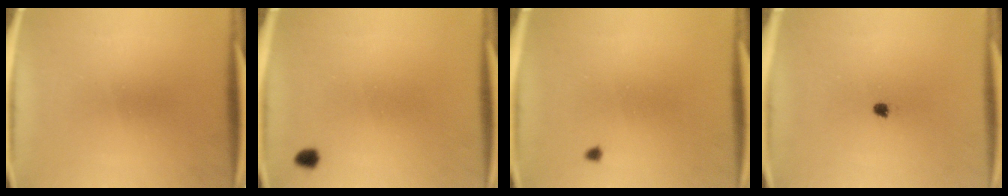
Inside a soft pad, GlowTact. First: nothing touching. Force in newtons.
{"total": 1.4}
{"total": 0.6}
{"total": 1.3}